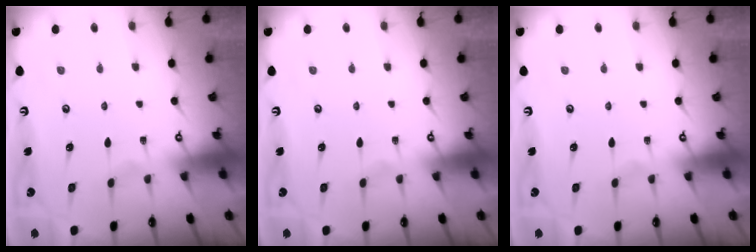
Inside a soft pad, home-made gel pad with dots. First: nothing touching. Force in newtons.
{"total": 0.0}
{"total": 0.0}